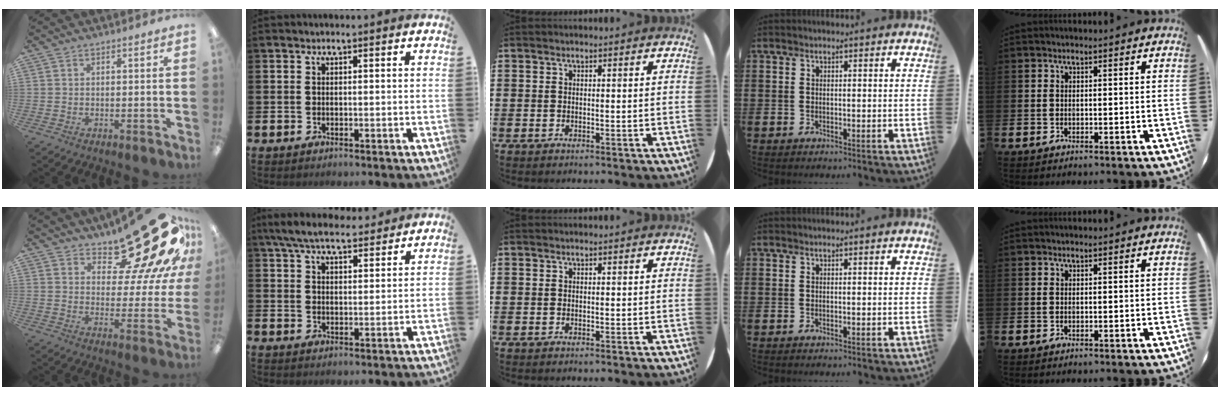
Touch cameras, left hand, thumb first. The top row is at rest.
{"thumb": {"total": 23.8, "force": [16.4, 9.2, 14.7], "torque": [-0.169, -0.121, 0.267]}, "index": {"total": 6.7, "force": [6.2, 1.5, 2.1], "torque": [-0.056, -0.022, 0.112]}}